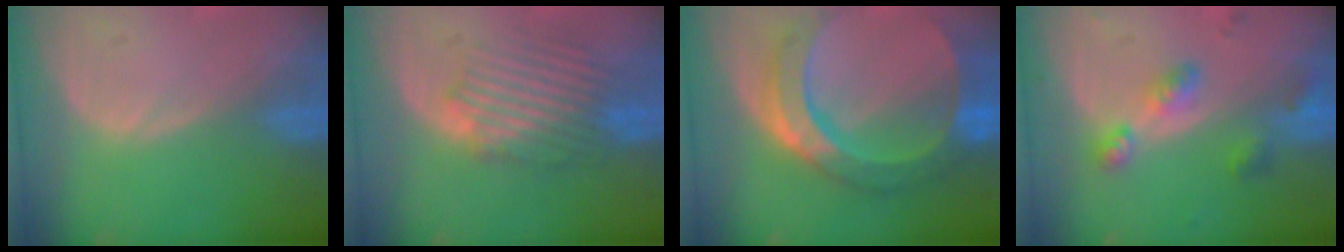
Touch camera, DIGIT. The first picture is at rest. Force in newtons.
{"total": 6.6, "press": 6.4, "slide": 1.6}
{"total": 10.4, "press": 10.4, "slide": 1.1}
{"total": 5.2, "press": 5.1, "slide": 0.7}